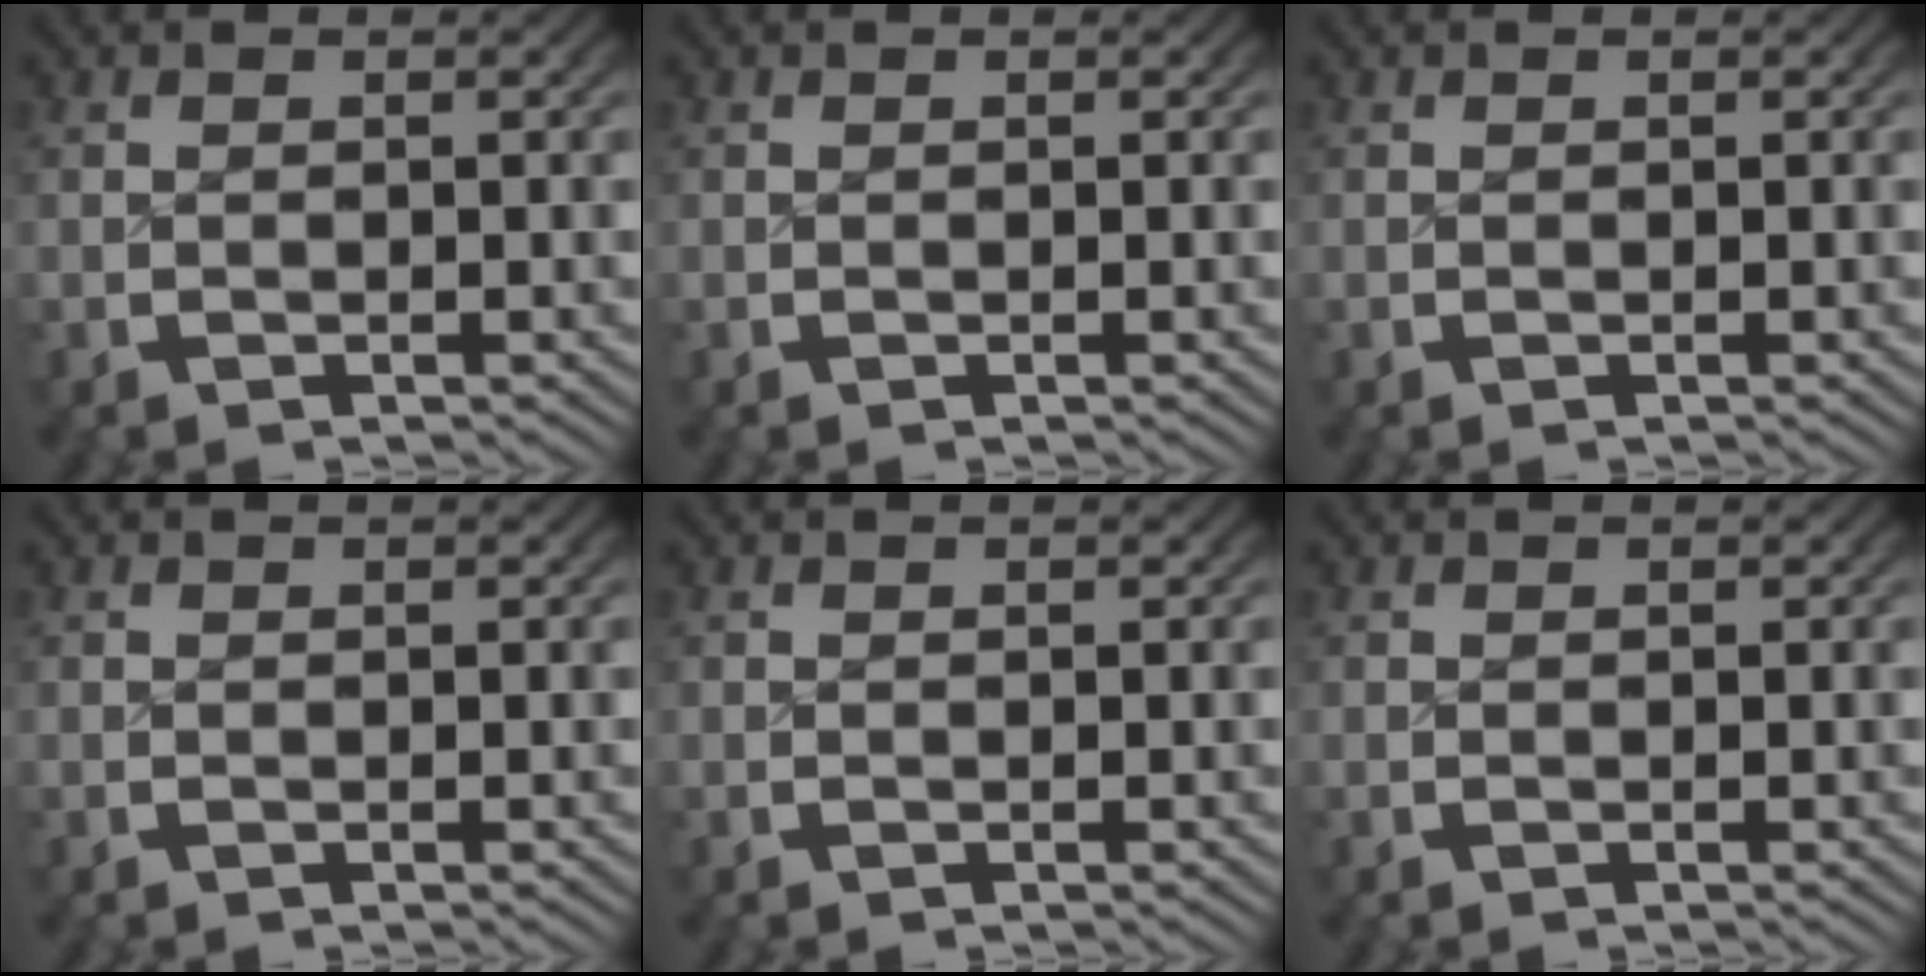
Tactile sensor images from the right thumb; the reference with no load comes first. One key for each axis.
{"total": 0.0}
{"total": 0.0}
{"total": 0.0}
{"total": 0.0}
{"total": 0.0}